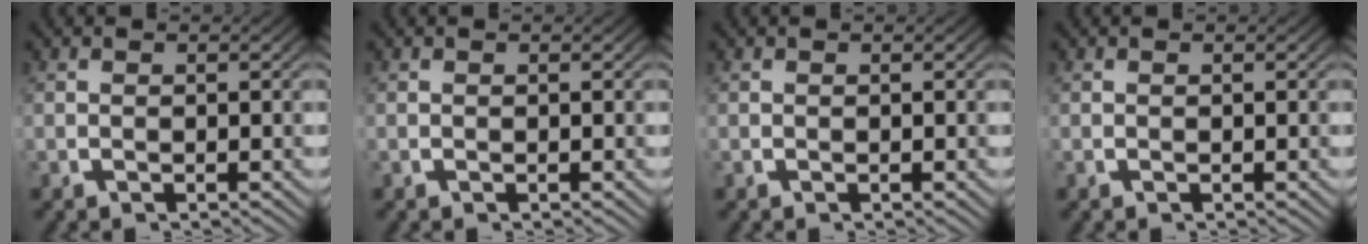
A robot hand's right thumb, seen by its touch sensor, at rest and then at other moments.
{"total": 0.0}
{"total": 0.0}
{"total": 0.0}